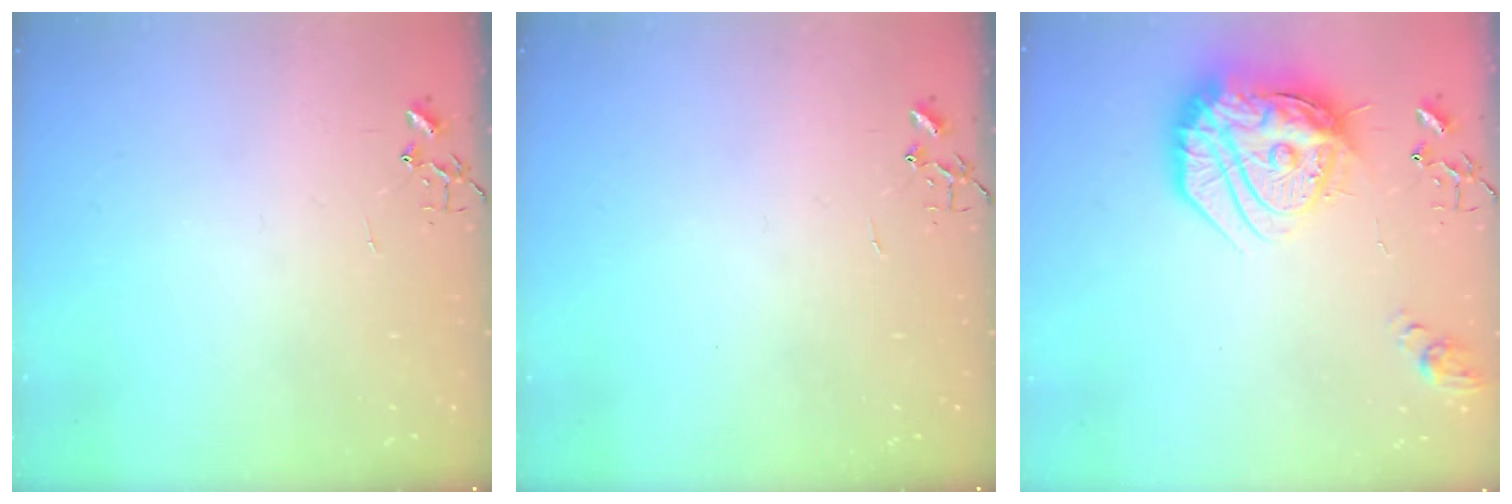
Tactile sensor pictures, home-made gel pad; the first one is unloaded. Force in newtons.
{"total": 0.0}
{"total": 23.9, "press": 23.8, "slide": 2.1}